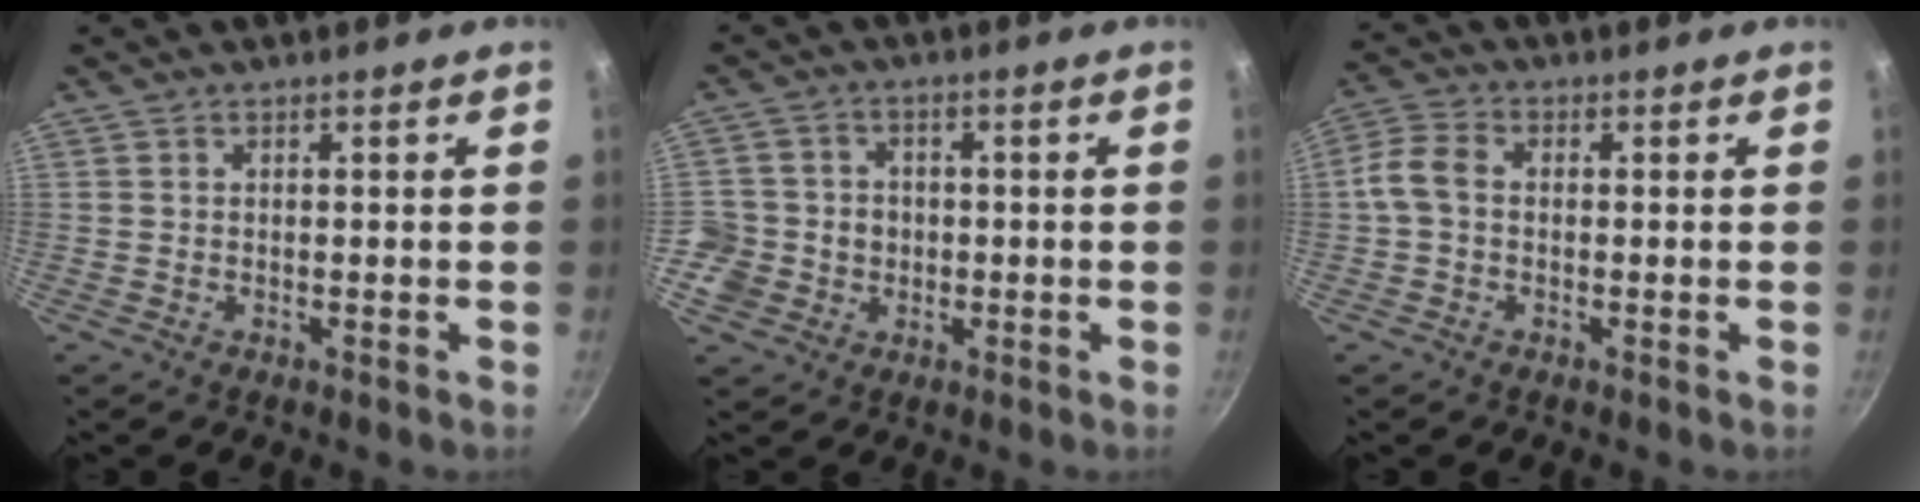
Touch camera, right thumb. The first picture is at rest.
{"total": 7.6, "force": [-1.3, 7.3, 1.6], "torque": [-0.003, 0.017, -0.020]}
{"total": 5.5, "force": [-0.2, 3.9, 3.9], "torque": [-0.082, 0.016, -0.013]}